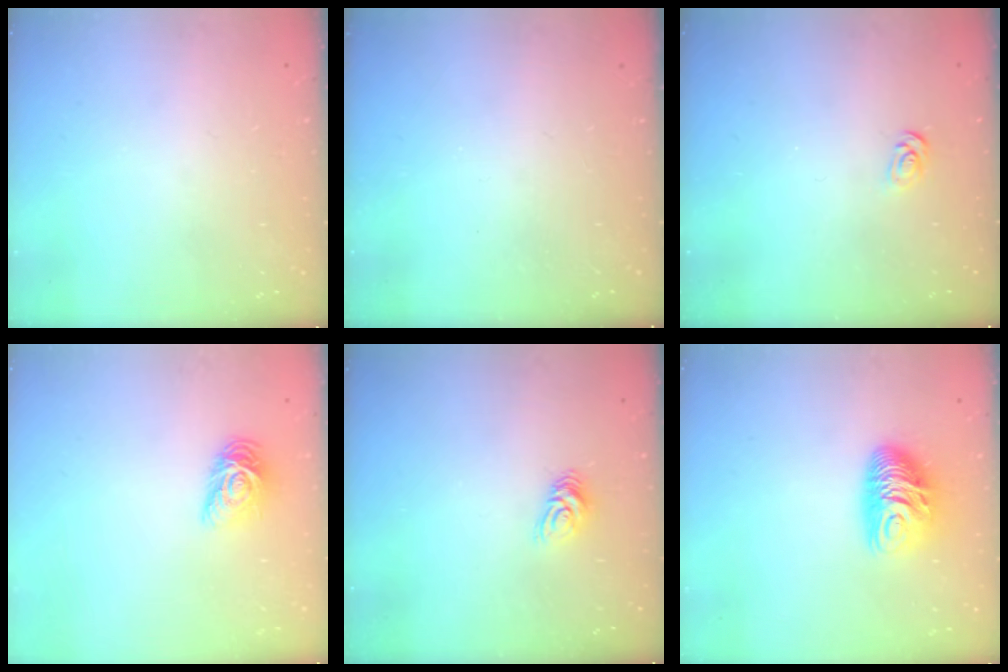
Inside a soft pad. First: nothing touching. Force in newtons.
{"total": 0.0}
{"total": 2.1, "press": 2.1, "slide": 0.2}
{"total": 7.7, "press": 7.6, "slide": 0.3}
{"total": 6.6, "press": 6.6, "slide": 0.5}
{"total": 10.1, "press": 10.0, "slide": 1.1}